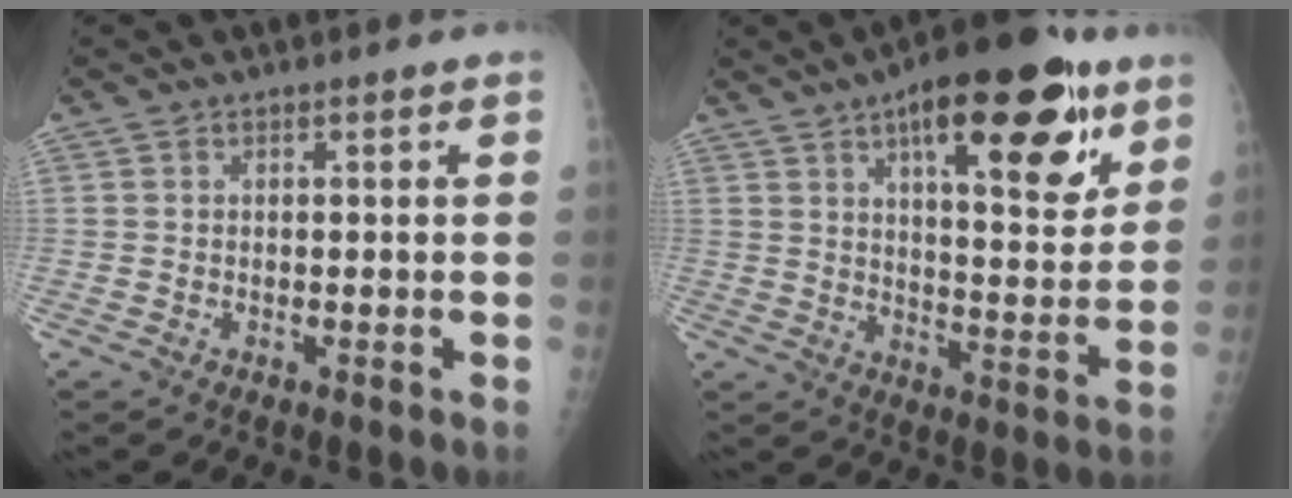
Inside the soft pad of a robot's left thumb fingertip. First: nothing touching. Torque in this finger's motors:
{"motor_torque": [2.57, 2.14, 1.63, -1.15, 0.43]}